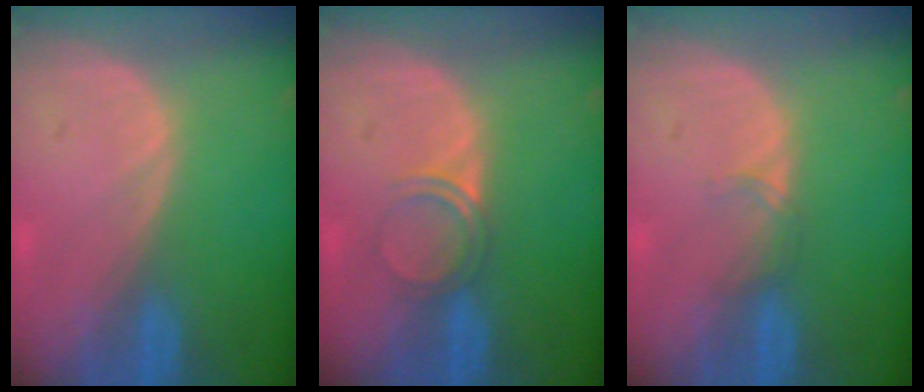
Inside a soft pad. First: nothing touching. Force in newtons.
{"total": 2.9, "press": 2.6, "slide": 1.1}
{"total": 1.3, "press": 1.2, "slide": 0.2}